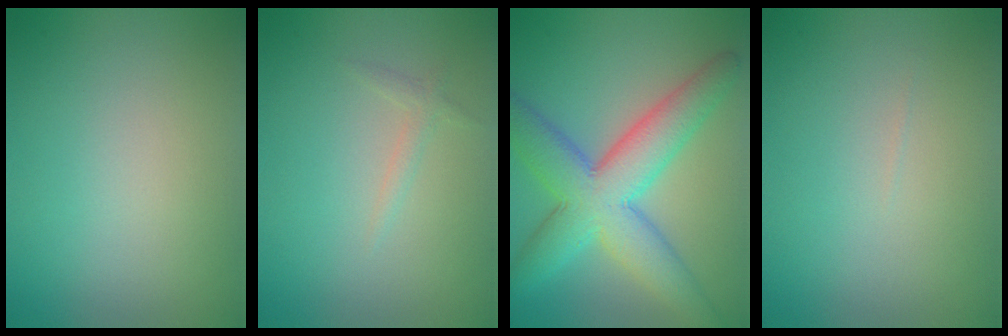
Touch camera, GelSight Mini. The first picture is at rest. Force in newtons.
{"total": 0.9, "press": 0.9, "slide": 0.1}
{"total": 8.7, "press": 8.7, "slide": 0.2}
{"total": 0.0}